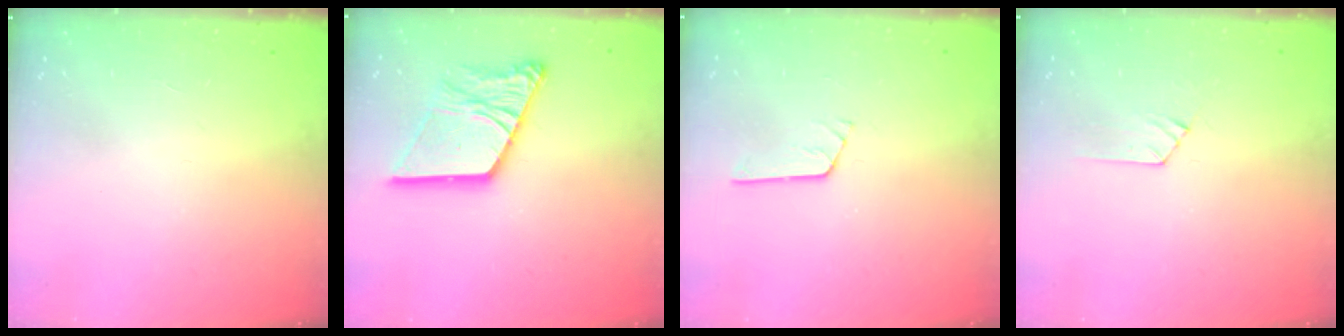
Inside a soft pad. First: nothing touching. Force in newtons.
{"total": 18.7, "press": 18.6, "slide": 2.2}
{"total": 2.4, "press": 2.4, "slide": 0.2}
{"total": 7.1, "press": 7.0, "slide": 0.7}